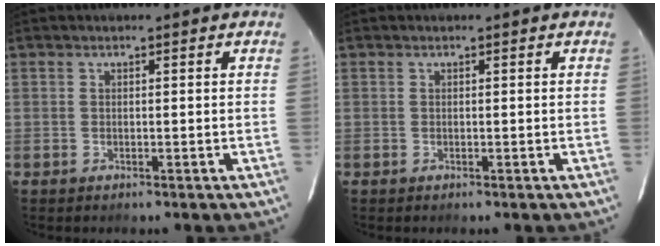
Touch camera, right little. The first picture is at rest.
{"total": 0.0}